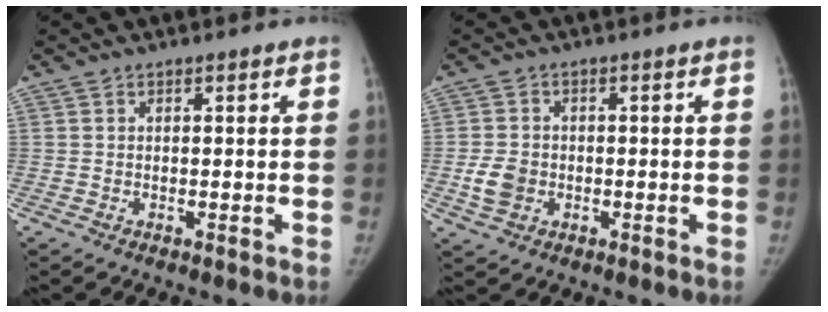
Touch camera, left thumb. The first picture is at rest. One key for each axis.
{"total": 4.9, "fx": -1.2, "fy": 3.9, "fz": 2.7, "tx": -0.043, "ty": 0.006, "tz": -0.021}